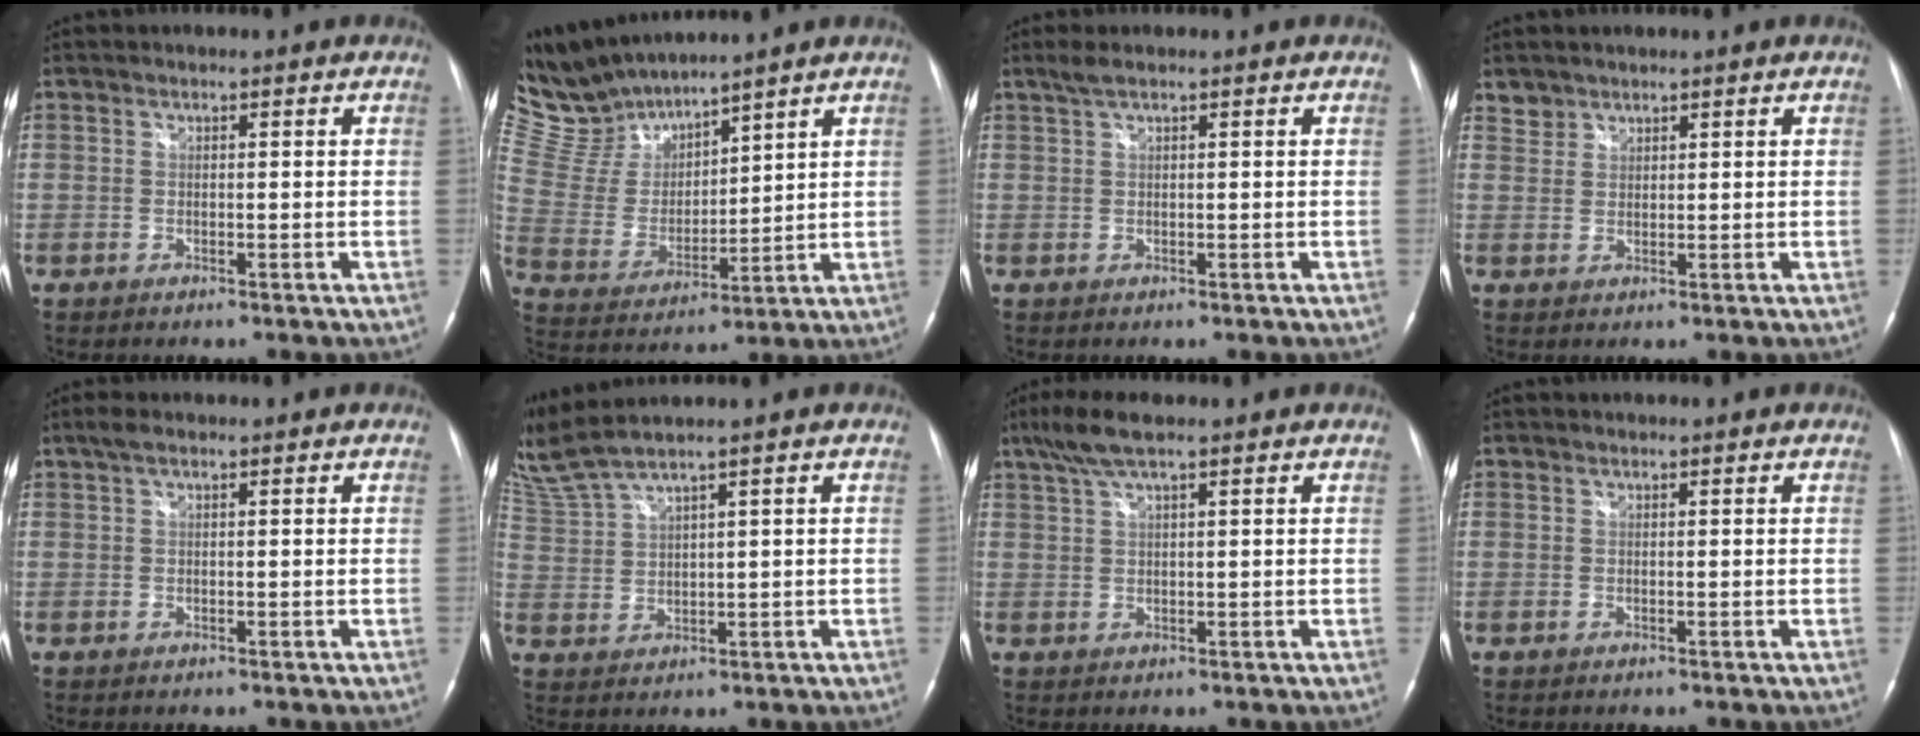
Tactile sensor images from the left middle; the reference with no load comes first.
{"total": 10.2, "force": [10.0, 1.2, 1.2], "torque": [-0.052, 0.009, 0.225]}
{"total": 1.7, "force": [1.2, 0.1, 1.2], "torque": [-0.033, 0.015, 0.026]}
{"total": 2.0, "force": [1.7, 1.1, -0.4], "torque": [0.012, 0.008, 0.029]}
{"total": 1.7, "force": [1.1, 0.5, 1.2], "torque": [-0.027, 0.021, 0.017]}
{"total": 6.7, "force": [5.8, -1.2, 3.2], "torque": [-0.086, 0.012, 0.129]}
{"total": 4.9, "force": [3.4, 0.5, 3.6], "torque": [-0.082, 0.021, 0.066]}
{"total": 0.0}